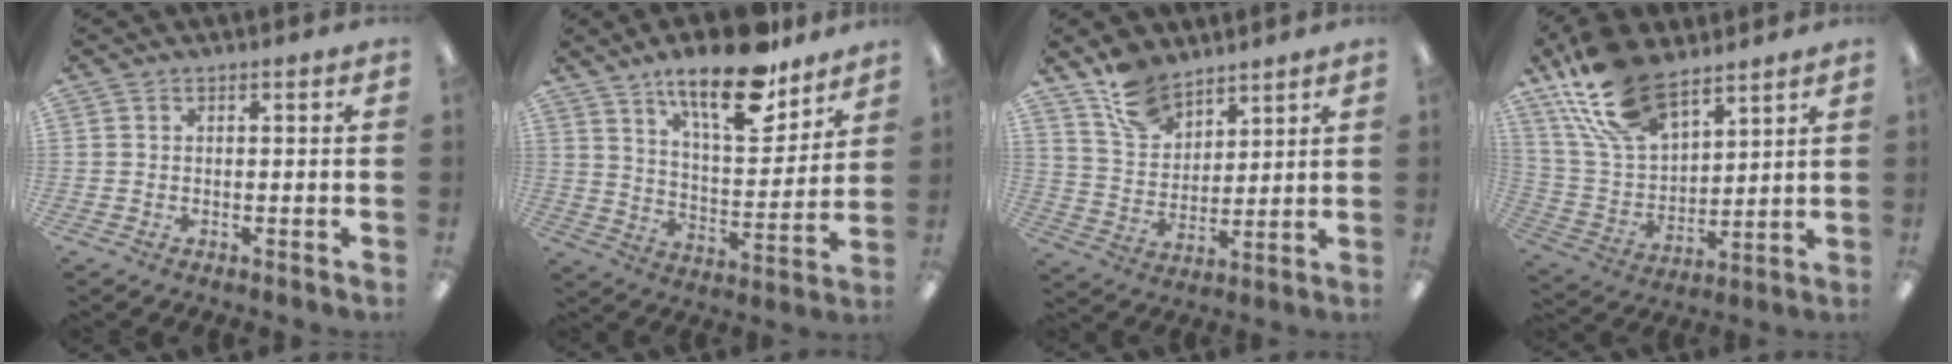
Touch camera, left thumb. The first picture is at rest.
{"total": 19.2, "force": [13.7, 6.8, 11.7], "torque": [-0.178, -0.079, 0.226]}
{"total": 10.7, "force": [8.4, 5.8, 3.2], "torque": [-0.079, -0.039, 0.165]}
{"total": 19.1, "force": [12.8, 9.6, 10.5], "torque": [-0.236, -0.049, 0.234]}